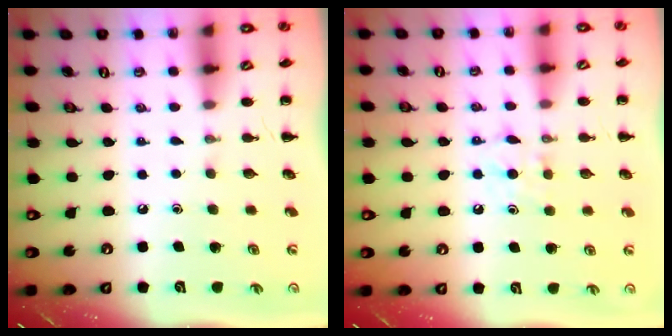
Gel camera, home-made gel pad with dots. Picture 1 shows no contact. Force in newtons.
{"total": 5.3, "press": 5.0, "slide": 1.7}